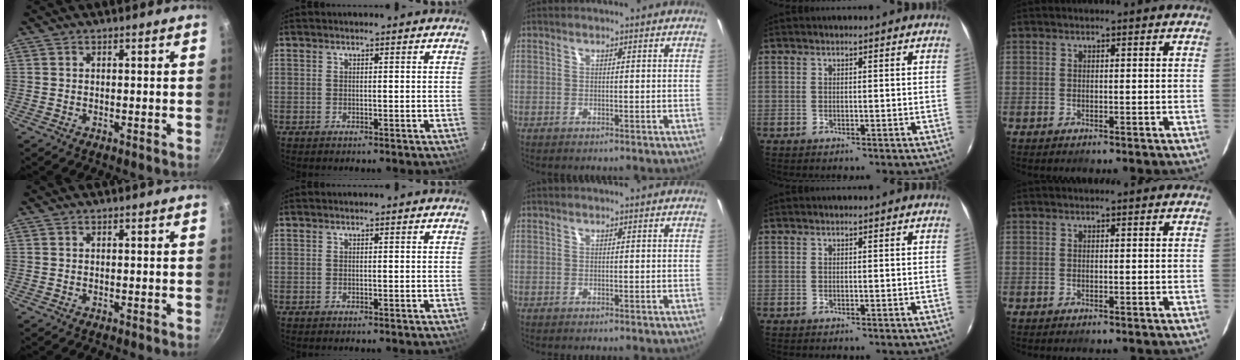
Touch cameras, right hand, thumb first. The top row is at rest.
{}